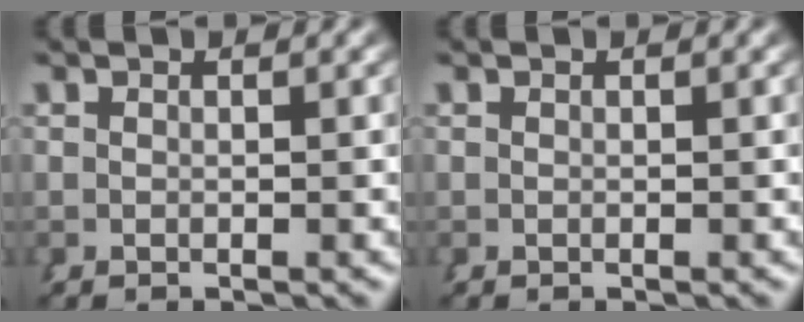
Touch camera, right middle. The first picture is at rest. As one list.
[{"total": 0.0}]